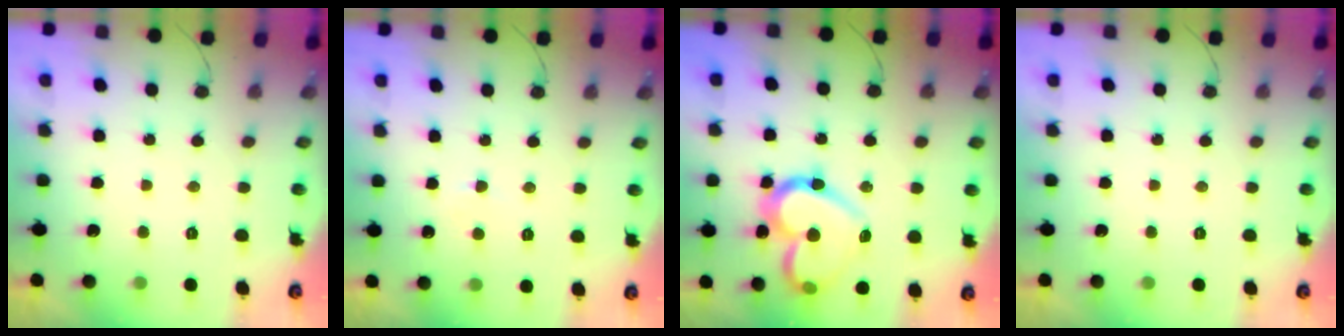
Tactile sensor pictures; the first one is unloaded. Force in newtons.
{"total": 3.0, "press": 3.0, "slide": 0.3}
{"total": 17.2, "press": 17.1, "slide": 1.4}
{"total": 0.0}